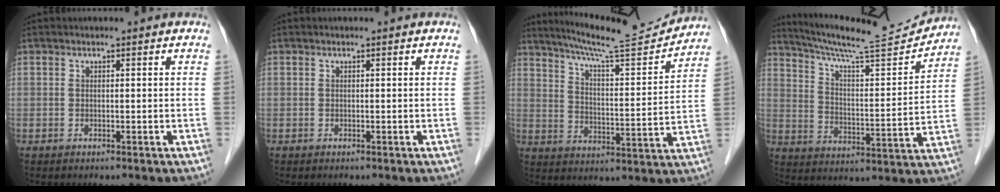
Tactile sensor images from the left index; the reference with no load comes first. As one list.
[{"total": 0.0}, {"total": 15.9, "force": [15.1, -0.4, 5.0], "torque": [-0.089, -0.028, 0.223]}, {"total": 17.2, "force": [16.4, -0.2, 5.2], "torque": [-0.094, -0.034, 0.246]}]